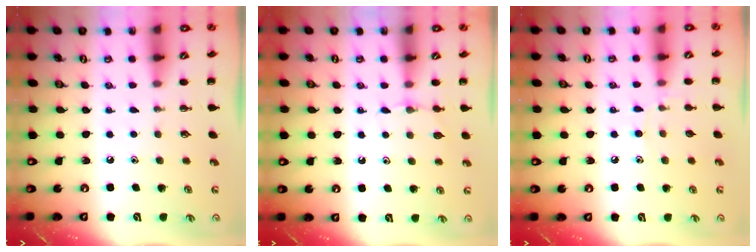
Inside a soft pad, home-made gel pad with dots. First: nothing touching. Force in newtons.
{"total": 5.1, "press": 4.8, "slide": 1.5}
{"total": 5.9, "press": 5.7, "slide": 1.6}